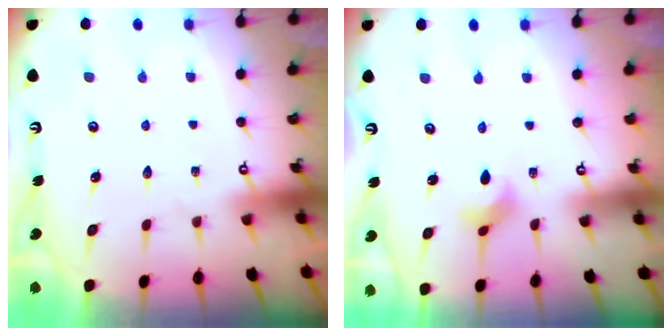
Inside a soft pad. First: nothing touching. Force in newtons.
{"total": 2.9, "press": 2.9, "slide": 0.4}